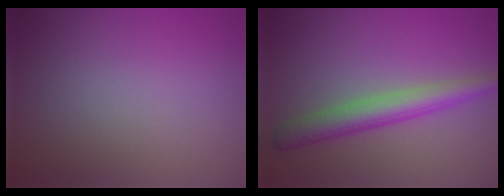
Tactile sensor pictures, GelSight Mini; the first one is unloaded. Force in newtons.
{"total": 4.2, "press": 4.2, "slide": 0.1}